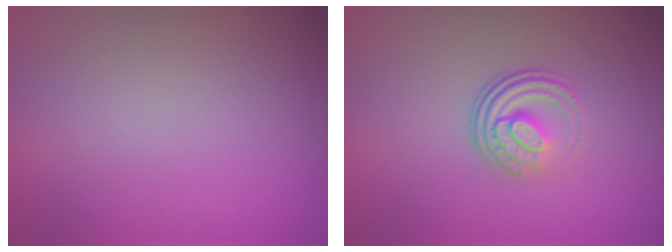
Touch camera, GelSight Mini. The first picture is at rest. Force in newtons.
{"total": 3.6, "press": 2.5, "slide": 2.6}